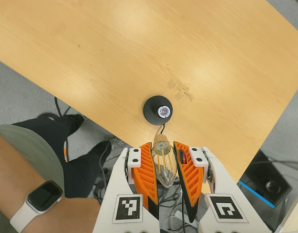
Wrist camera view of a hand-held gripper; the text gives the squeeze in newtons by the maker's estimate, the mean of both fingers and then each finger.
{"total": 19.7, "left": 21.4, "right": 18.1}